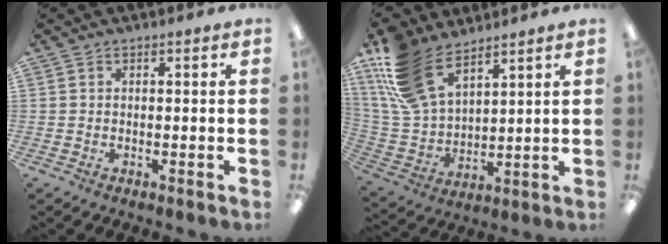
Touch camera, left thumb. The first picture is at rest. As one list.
[{"total": 17.1, "force": [11.4, 8.8, 9.1], "torque": [-0.219, -0.047, 0.216]}]